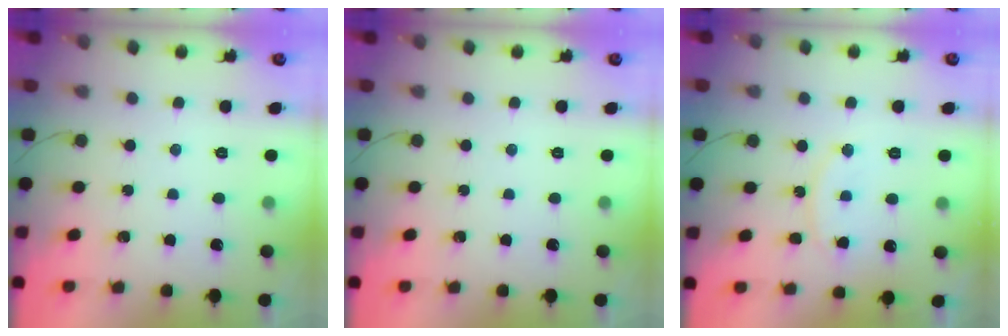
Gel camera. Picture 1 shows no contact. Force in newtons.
{"total": 0.0}
{"total": 9.8, "press": 9.7, "slide": 0.8}